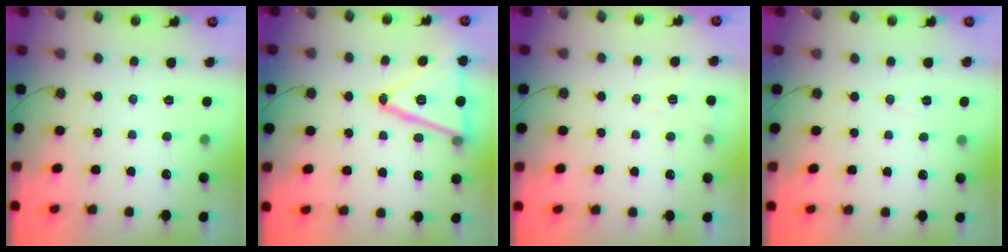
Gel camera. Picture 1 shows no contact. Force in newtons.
{"total": 18.7, "press": 18.5, "slide": 3.1}
{"total": 4.6, "press": 4.5, "slide": 0.5}
{"total": 5.7, "press": 3.6, "slide": 4.4}